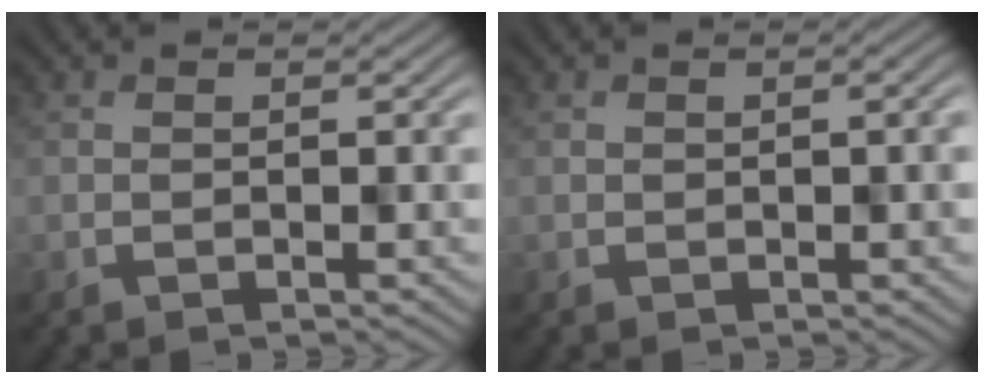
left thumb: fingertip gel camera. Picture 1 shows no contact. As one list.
[{"total": 0.7, "force": [-0.2, 0.3, 0.6], "torque": [-0.007, 0.000, 0.000]}]